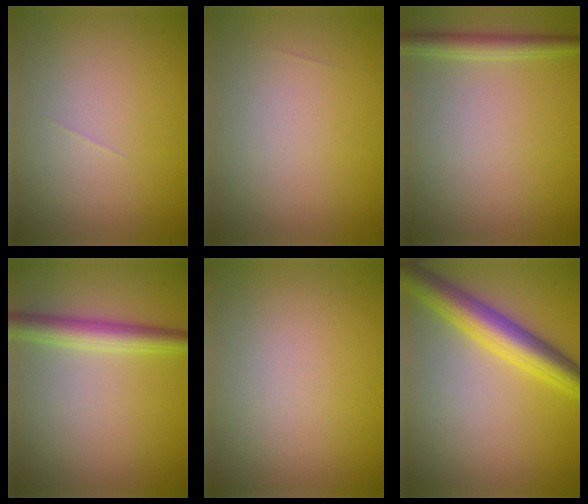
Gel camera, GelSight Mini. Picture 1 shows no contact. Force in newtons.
{"total": 0.0}
{"total": 2.3, "press": 2.3, "slide": 0.1}
{"total": 3.5, "press": 3.5, "slide": 0.1}
{"total": 0.0}
{"total": 5.8, "press": 5.8, "slide": 0.1}